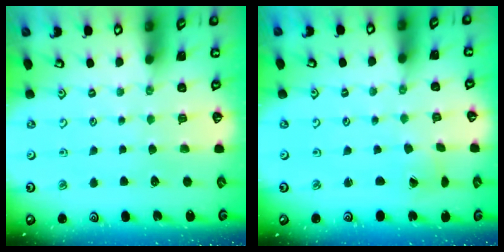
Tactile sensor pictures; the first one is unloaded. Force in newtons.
{"total": 1.7, "press": 1.7, "slide": 0.1}